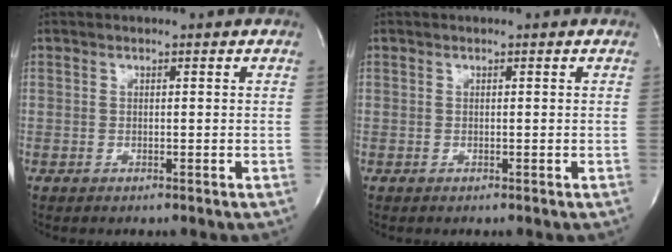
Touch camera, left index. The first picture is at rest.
{"total": 0.0}